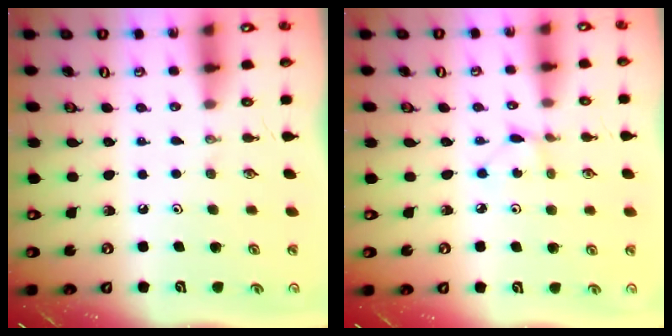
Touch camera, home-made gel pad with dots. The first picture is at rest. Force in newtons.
{"total": 0.9, "press": 0.9, "slide": 0.1}